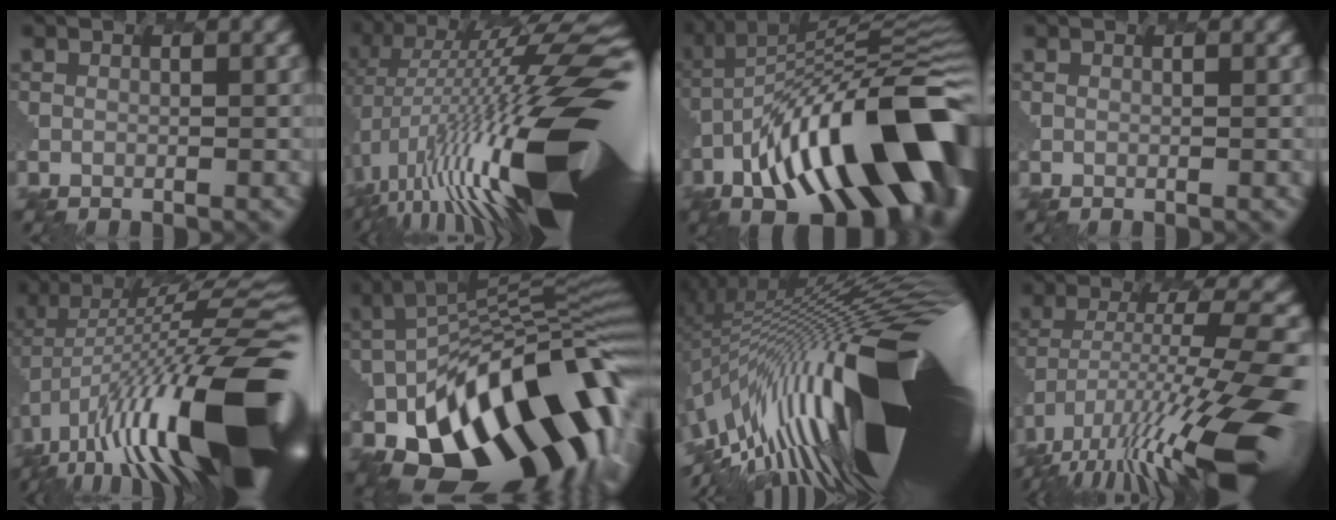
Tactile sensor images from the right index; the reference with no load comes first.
{"total": 18.2, "force": [-0.2, 5.1, 17.5], "torque": [-0.285, 0.013, -0.005]}
{"total": 17.0, "force": [-6.1, 6.9, 14.3], "torque": [-0.221, 0.027, -0.101]}
{"total": 0.0}
{"total": 18.4, "force": [-4.5, 6.7, 16.5], "torque": [-0.259, 0.000, -0.076]}
{"total": 17.9, "force": [-7.7, 9.7, 12.8], "torque": [-0.211, -0.010, -0.120]}
{"total": 19.6, "force": [-3.3, 6.0, 18.4], "torque": [-0.289, -0.015, -0.065]}
{"total": 14.0, "force": [-6.4, 3.2, 12.0], "torque": [-0.235, 0.011, -0.102]}